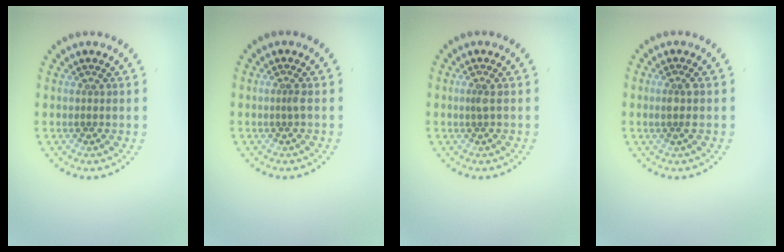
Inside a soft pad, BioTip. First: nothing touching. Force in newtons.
{"total": 0.7, "press": 0.4, "slide": 0.5}
{"total": 0.7, "press": 0.5, "slide": 0.5}
{"total": 1.4, "press": 1.2, "slide": 0.8}